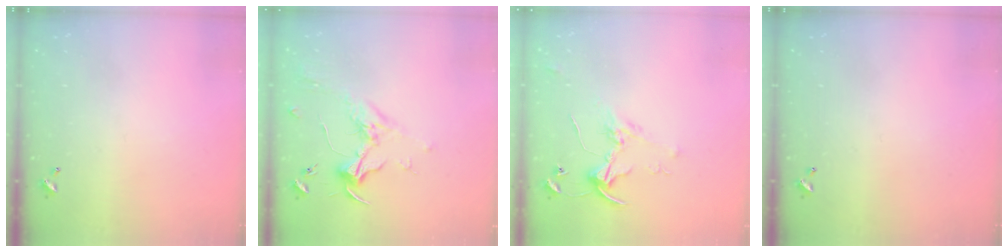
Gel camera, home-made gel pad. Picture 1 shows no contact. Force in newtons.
{"total": 1.7, "press": 1.5, "slide": 0.7}
{"total": 2.2, "press": 2.1, "slide": 0.3}
{"total": 0.0}